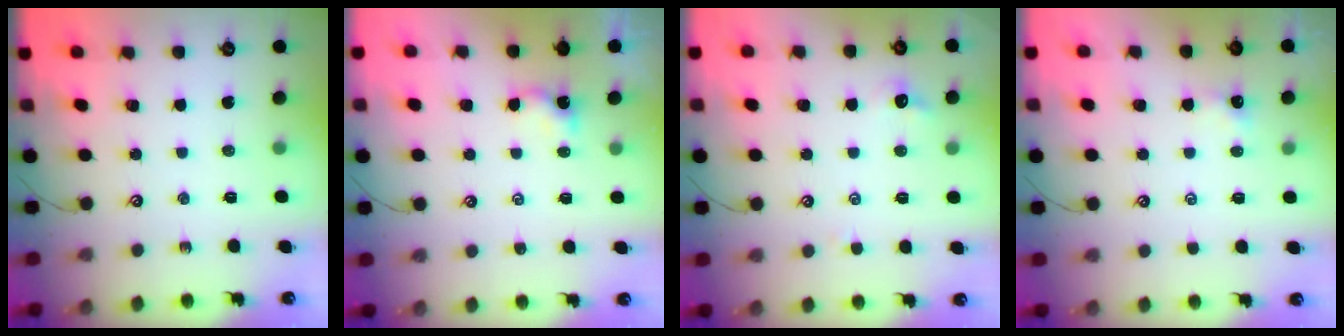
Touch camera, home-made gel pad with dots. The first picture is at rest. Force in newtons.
{"total": 0.8, "press": 0.8, "slide": 0.1}
{"total": 0.9, "press": 0.6, "slide": 0.6}
{"total": 0.8, "press": 0.7, "slide": 0.3}